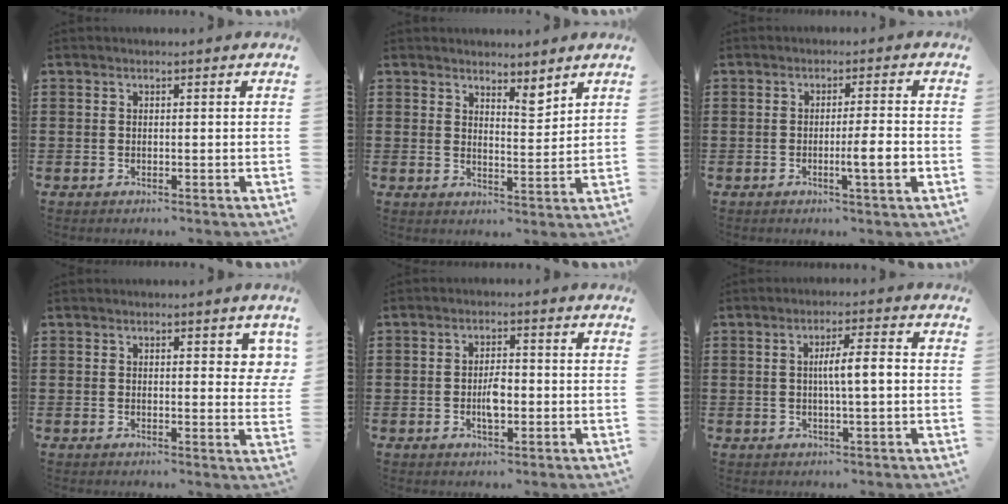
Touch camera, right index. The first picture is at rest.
{"total": 3.7, "force": [3.5, 0.8, 0.8], "torque": [-0.008, -0.013, 0.062]}
{"total": 5.2, "force": [-1.6, 0.2, 4.9], "torque": [-0.080, -0.010, -0.025]}
{"total": 2.3, "force": [1.1, 1.1, 1.8], "torque": [-0.014, -0.002, 0.013]}
{"total": 3.7, "force": [-0.9, 1.4, 3.4], "torque": [-0.061, 0.003, -0.015]}
{"total": 4.8, "force": [-0.1, 0.6, 4.8], "torque": [-0.084, 0.001, -0.006]}